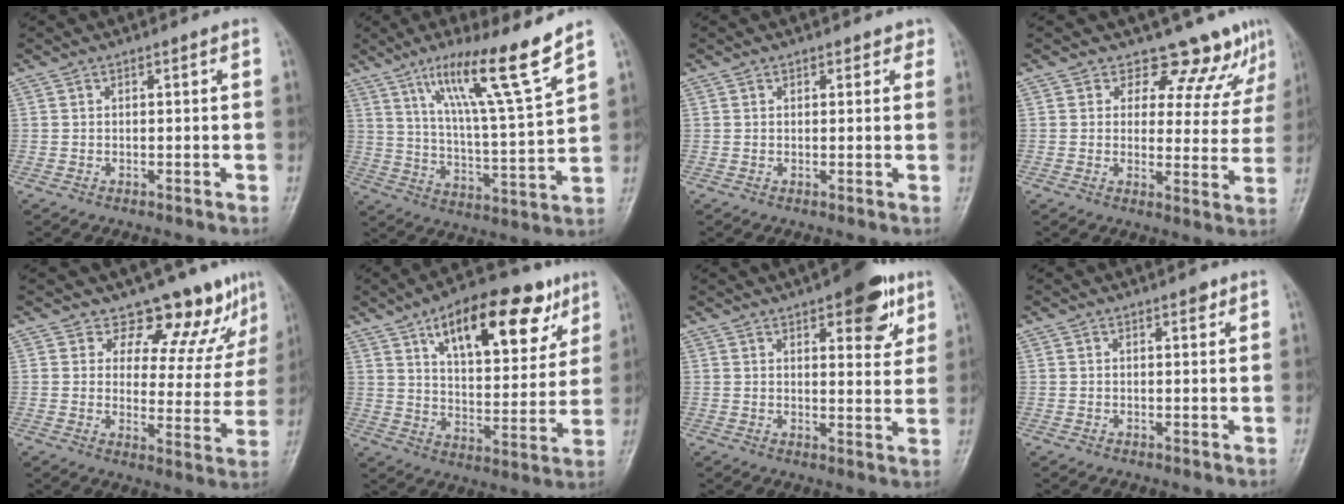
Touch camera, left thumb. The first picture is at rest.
{"total": 15.6, "force": [10.2, 0.4, 11.8], "torque": [-0.193, -0.056, 0.176]}
{"total": 1.7, "force": [1.2, 1.1, 0.4], "torque": [0.016, -0.005, 0.009]}
{"total": 9.6, "force": [8.4, 4.3, 1.6], "torque": [0.021, -0.056, 0.091]}
{"total": 11.1, "force": [9.4, 4.7, 3.6], "torque": [-0.007, -0.073, 0.114]}
{"total": 21.2, "force": [11.2, 9.4, 15.3], "torque": [-0.185, -0.032, 0.176]}
{"total": 10.4, "force": [5.7, 4.2, 7.6], "torque": [-0.068, -0.023, 0.071]}
{"total": 1.3, "force": [0.9, 0.6, 0.8], "torque": [-0.003, -0.003, 0.010]}